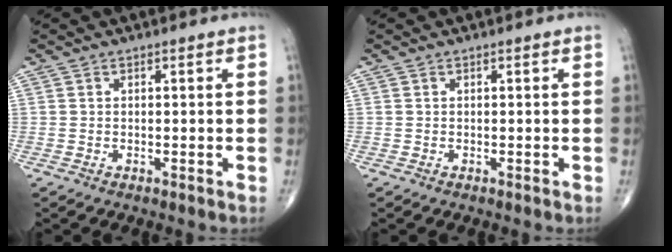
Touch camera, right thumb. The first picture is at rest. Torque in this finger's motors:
{"motor_torque": [-0.02, -0.01, 0.00, 0.00, 0.00]}